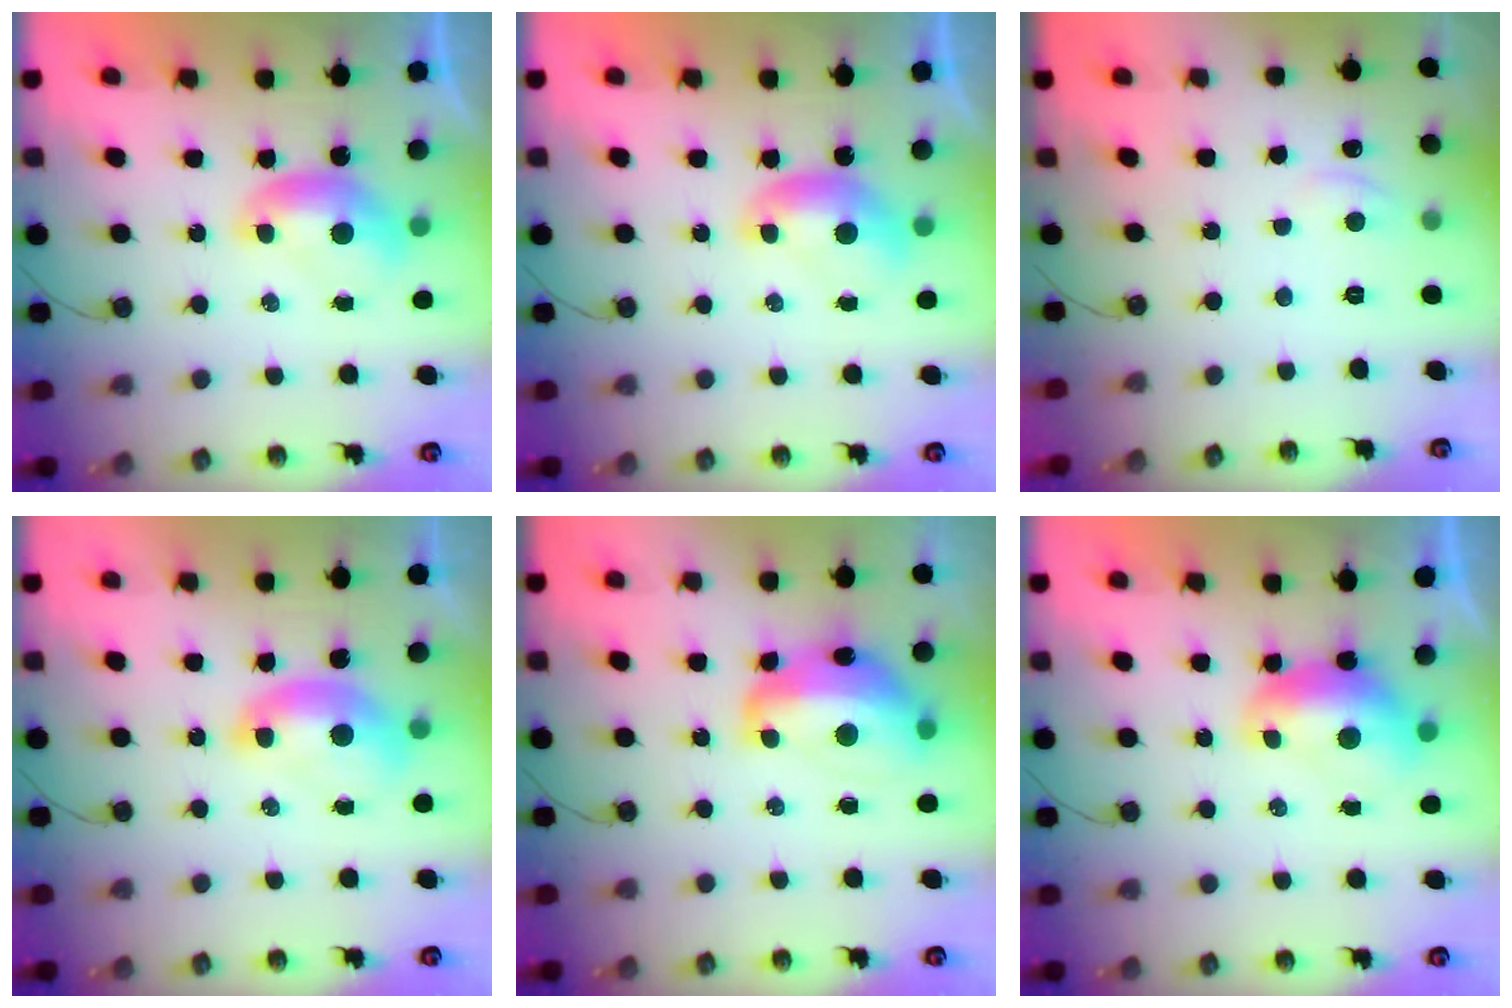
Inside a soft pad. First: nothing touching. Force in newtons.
{"total": 0.0}
{"total": 2.1, "press": 2.1, "slide": 0.4}
{"total": 2.4, "press": 2.3, "slide": 0.6}
{"total": 8.1, "press": 8.0, "slide": 0.9}
{"total": 1.6, "press": 1.4, "slide": 0.6}